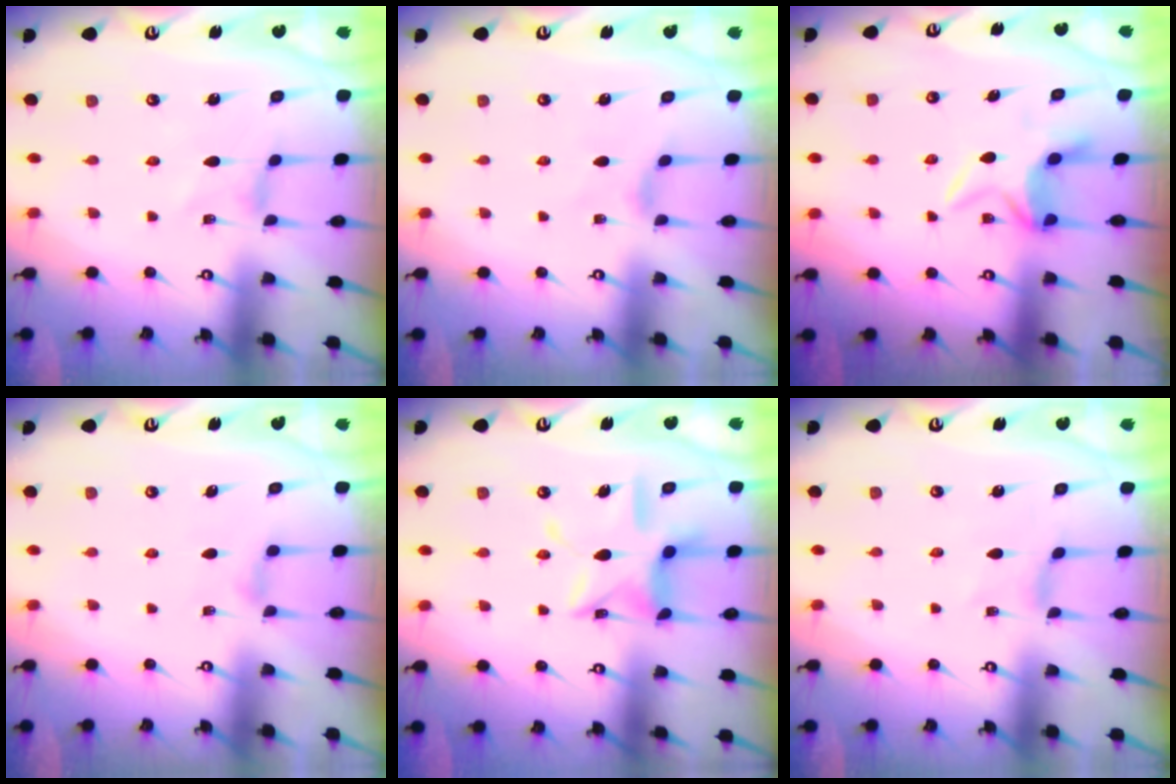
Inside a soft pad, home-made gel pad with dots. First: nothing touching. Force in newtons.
{"total": 2.7, "press": 2.6, "slide": 0.6}
{"total": 6.5, "press": 6.4, "slide": 1.3}
{"total": 2.9, "press": 2.9, "slide": 0.5}
{"total": 12.7, "press": 12.7, "slide": 1.1}
{"total": 2.0, "press": 2.0, "slide": 0.4}